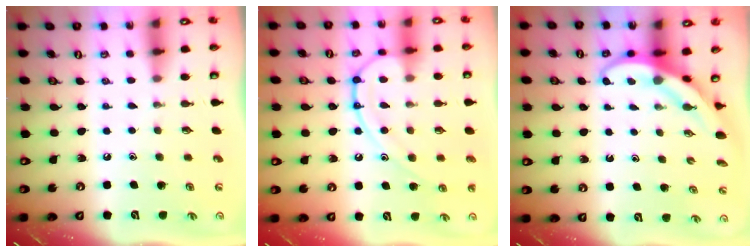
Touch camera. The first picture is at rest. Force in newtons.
{"total": 13.2, "press": 13.1, "slide": 1.4}
{"total": 4.0, "press": 4.0, "slide": 0.4}